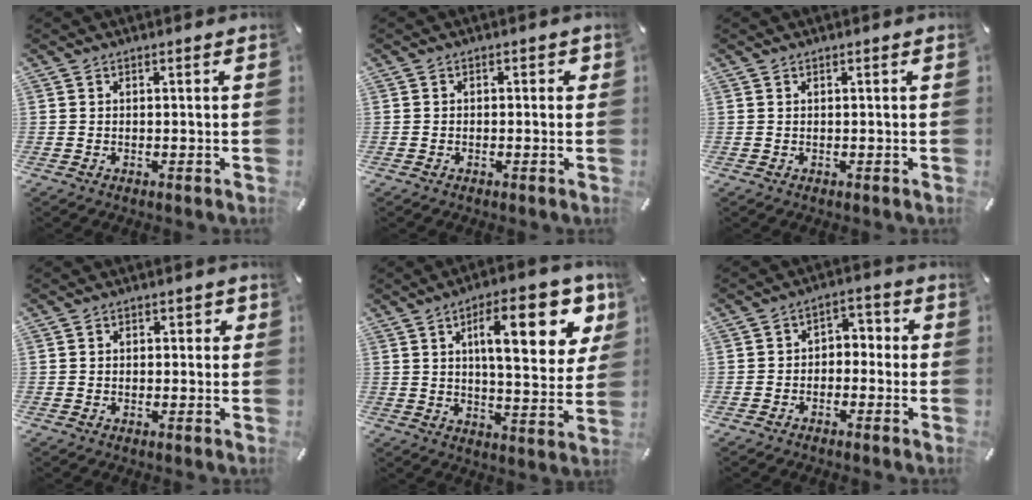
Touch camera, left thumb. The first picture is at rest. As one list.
[{"total": 1.2, "force": [-0.8, 0.8, 0.5], "torque": [-0.011, 0.006, -0.018]}, {"total": 0.0}, {"total": 2.0, "force": [-0.8, 1.5, 1.0], "torque": [-0.019, 0.011, -0.018]}, {"total": 19.8, "force": [7.5, 7.3, 16.8], "torque": [-0.243, -0.017, 0.110]}, {"total": 4.3, "force": [-3.0, 2.9, 1.2], "torque": [-0.018, 0.022, -0.061]}]